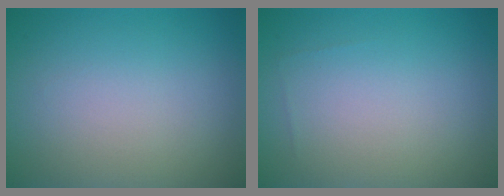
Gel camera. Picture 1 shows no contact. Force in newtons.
{"total": 0.0}